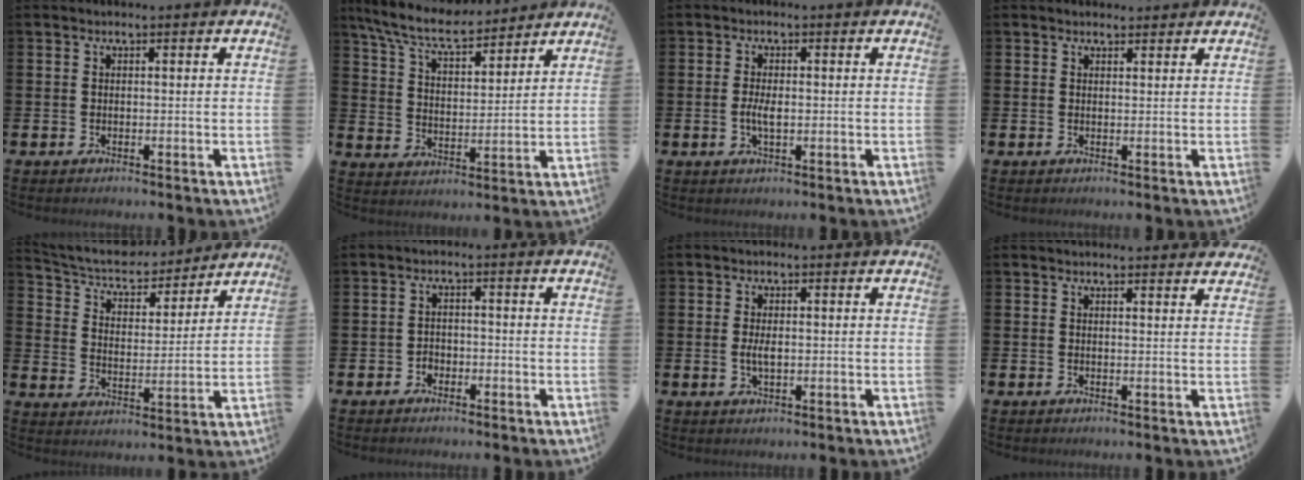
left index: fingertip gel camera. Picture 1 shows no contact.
{"total": 8.4, "force": [7.6, 1.7, 3.2], "torque": [-0.095, -0.036, 0.136]}
{"total": 2.6, "force": [-0.3, 1.0, 2.3], "torque": [-0.042, 0.000, -0.006]}
{"total": 1.3, "force": [1.2, 0.5, 0.1], "torque": [0.007, 0.002, 0.020]}
{"total": 7.2, "force": [6.7, 1.8, 1.6], "torque": [-0.064, -0.051, 0.114]}
{"total": 1.6, "force": [-1.1, 1.2, 0.2], "torque": [-0.006, 0.002, -0.025]}
{"total": 2.2, "force": [0.0, 1.0, 2.0], "torque": [-0.036, 0.001, -0.002]}
{"total": 1.6, "force": [1.6, 0.0, -0.1], "torque": [0.010, -0.011, 0.027]}